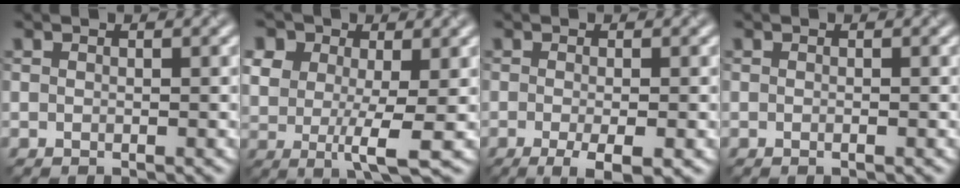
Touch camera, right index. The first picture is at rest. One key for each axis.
{"total": 5.3, "fx": 1.1, "fy": 3.0, "fz": 4.3, "tx": -0.102, "ty": 0.002, "tz": 0.025}
{"total": 3.6, "fx": -1.7, "fy": 0.6, "fz": 3.1, "tx": -0.056, "ty": -0.002, "tz": -0.018}
{"total": 0.9, "fx": -0.2, "fy": 0.4, "fz": 0.7, "tx": 0.001, "ty": 0.001, "tz": -0.012}